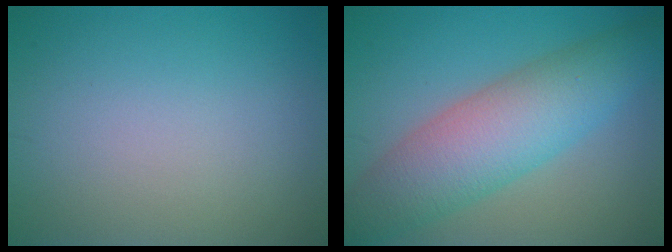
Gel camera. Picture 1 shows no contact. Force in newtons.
{"total": 7.8, "press": 7.8, "slide": 0.2}